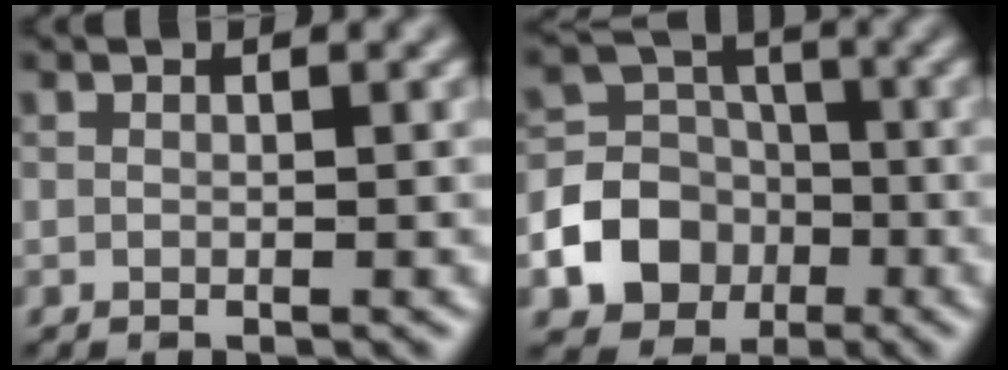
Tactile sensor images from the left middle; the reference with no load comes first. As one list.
[{"total": 7.2, "force": [-2.6, 6.1, 2.8], "torque": [-0.026, -0.003, -0.076]}]